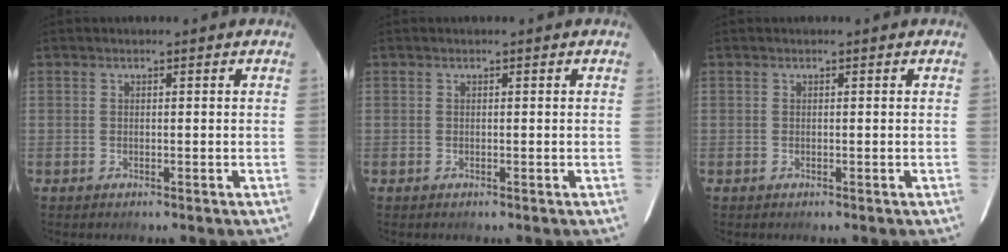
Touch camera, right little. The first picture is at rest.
{"total": 0.0}
{"total": 0.0}